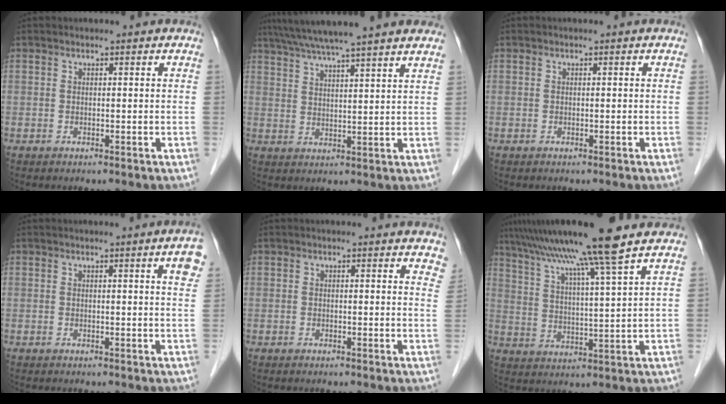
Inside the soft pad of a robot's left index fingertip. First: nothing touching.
{"total": 17.3, "force": [14.8, 0.2, 8.9], "torque": [-0.151, 0.044, 0.204]}
{"total": 0.0}
{"total": 3.4, "force": [1.6, 0.0, 3.0], "torque": [-0.029, -0.002, 0.016]}
{"total": 4.6, "force": [4.0, 1.6, 1.8], "torque": [-0.001, -0.007, 0.024]}
{"total": 14.0, "force": [10.8, -2.2, 8.6], "torque": [-0.146, 0.015, 0.169]}